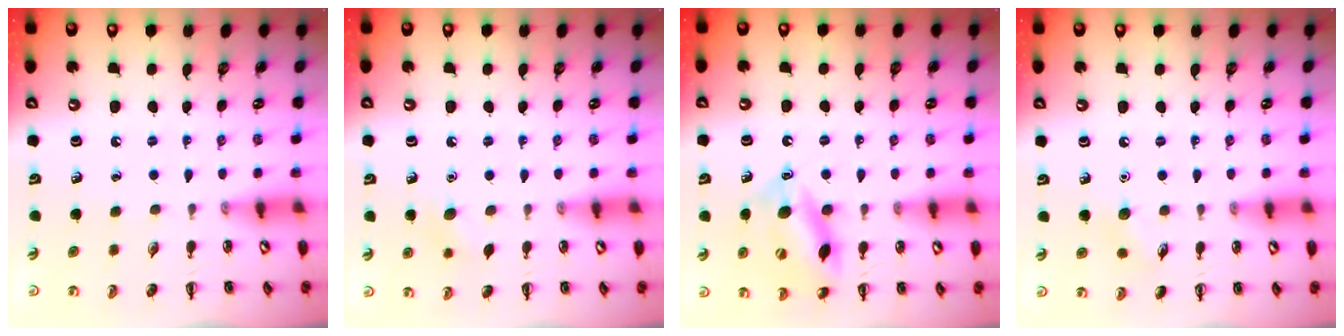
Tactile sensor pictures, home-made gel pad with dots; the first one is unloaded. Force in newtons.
{"total": 6.2, "press": 6.0, "slide": 1.5}
{"total": 14.8, "press": 14.6, "slide": 2.5}
{"total": 5.2, "press": 5.1, "slide": 1.3}